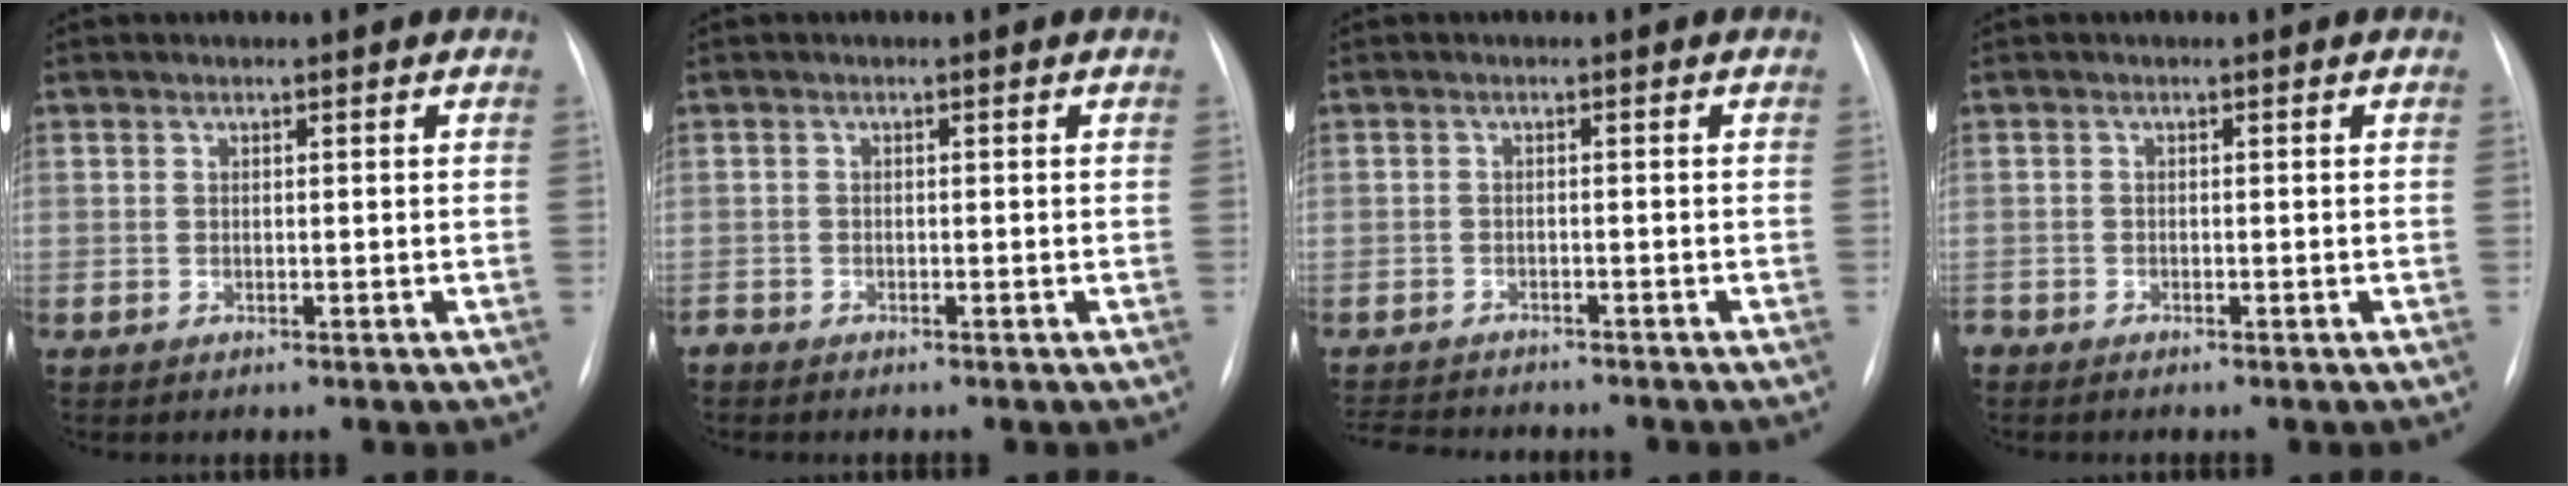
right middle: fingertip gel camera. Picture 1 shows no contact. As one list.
[{"total": 0.9, "force": [-0.8, 0.3, 0.0], "torque": [-0.001, 0.000, -0.015]}, {"total": 7.6, "force": [-7.1, 1.4, 2.3], "torque": [-0.034, -0.006, -0.106]}, {"total": 1.1, "force": [-1.1, 0.4, 0.1], "torque": [-0.003, -0.001, -0.017]}]